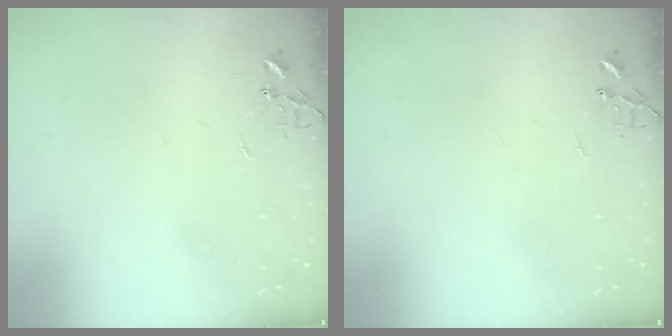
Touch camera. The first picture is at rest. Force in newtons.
{"total": 0.0}